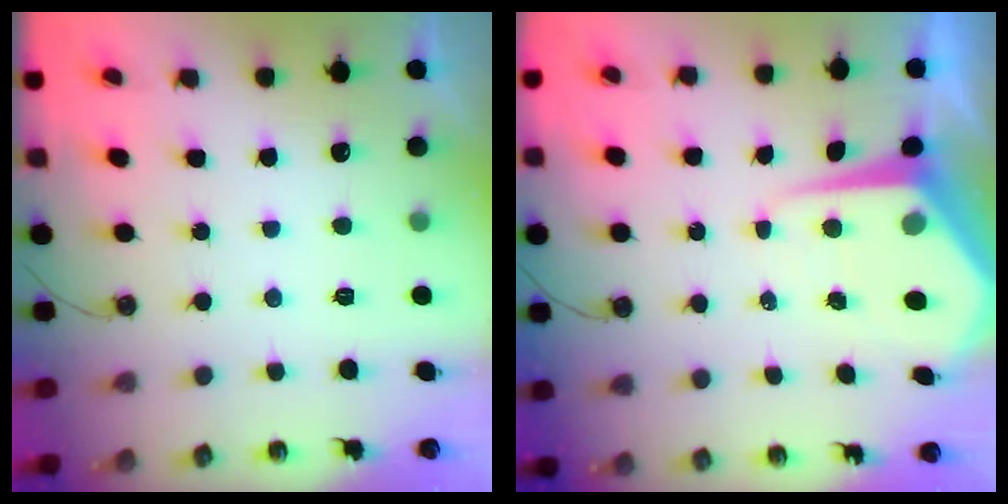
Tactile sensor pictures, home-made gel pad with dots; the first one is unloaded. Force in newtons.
{"total": 8.5, "press": 8.5, "slide": 0.7}